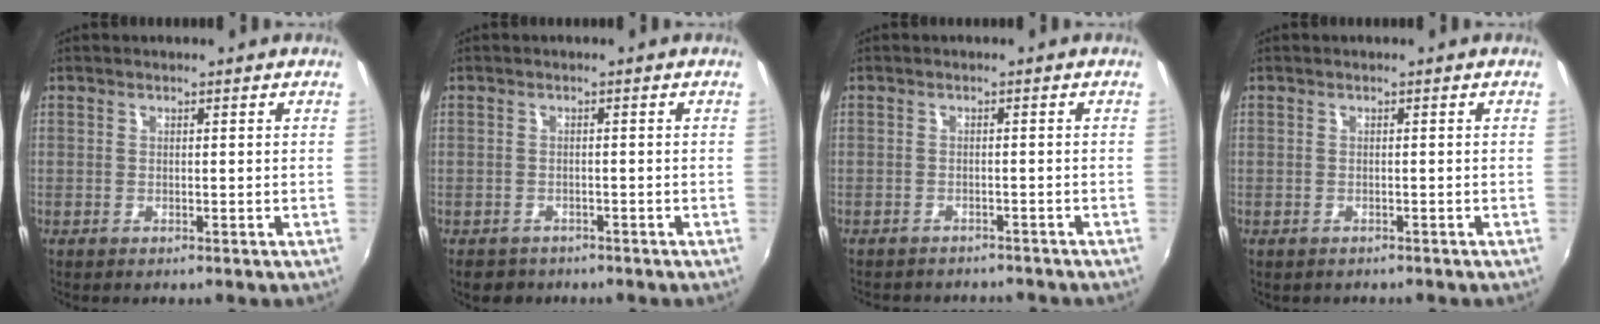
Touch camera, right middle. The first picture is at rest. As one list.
[{"total": 3.2, "force": [-2.3, 2.1, 0.8], "torque": [-0.023, -0.009, -0.035]}, {"total": 5.8, "force": [-5.3, 1.8, 1.5], "torque": [-0.042, -0.015, -0.075]}, {"total": 0.8, "force": [-0.6, 0.4, 0.1], "torque": [-0.007, -0.002, -0.008]}]